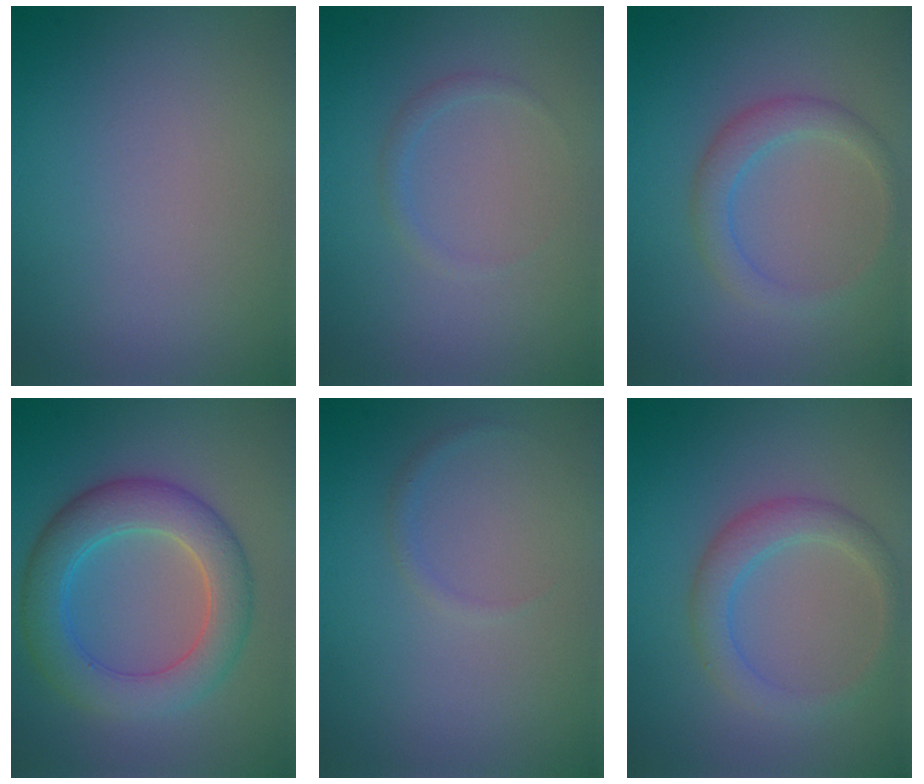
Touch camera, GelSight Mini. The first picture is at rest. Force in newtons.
{"total": 0.8, "press": 0.8, "slide": 0.0}
{"total": 2.3, "press": 2.3, "slide": 0.0}
{"total": 6.1, "press": 6.0, "slide": 0.2}
{"total": 0.6, "press": 0.6, "slide": 0.1}
{"total": 2.8, "press": 2.8, "slide": 0.1}